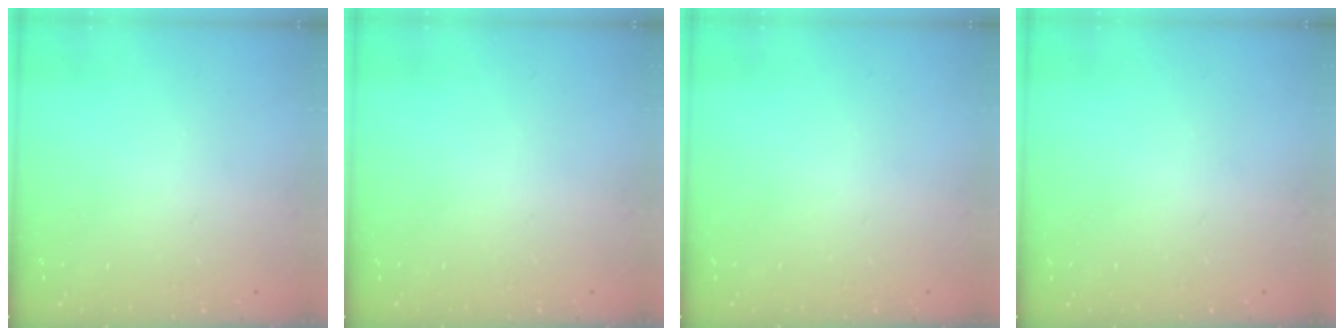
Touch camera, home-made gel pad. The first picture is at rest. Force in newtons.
{"total": 0.0}
{"total": 0.0}
{"total": 0.0}